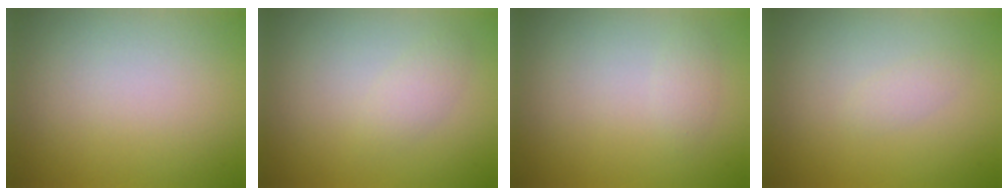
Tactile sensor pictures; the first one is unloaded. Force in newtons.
{"total": 1.4, "press": 1.4, "slide": 0.1}
{"total": 0.9, "press": 0.9, "slide": 0.0}
{"total": 0.9, "press": 0.9, "slide": 0.0}